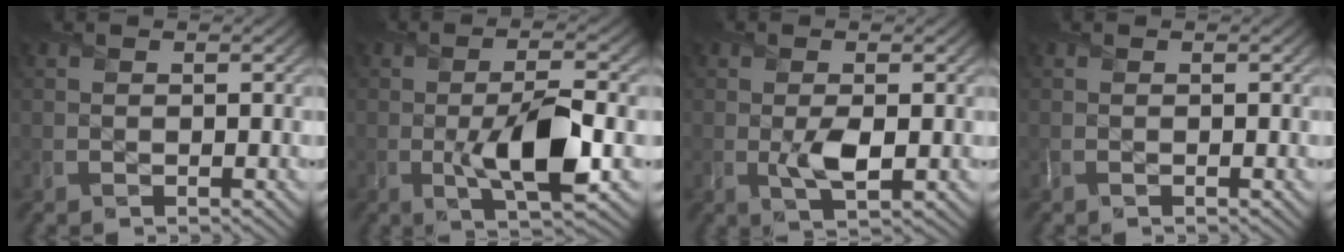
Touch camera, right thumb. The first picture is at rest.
{"total": 8.4, "force": [-1.6, 2.8, 7.7], "torque": [-0.138, -0.010, -0.026]}
{"total": 3.0, "force": [-0.2, 1.4, 2.6], "torque": [-0.053, -0.006, 0.001]}
{"total": 0.0}